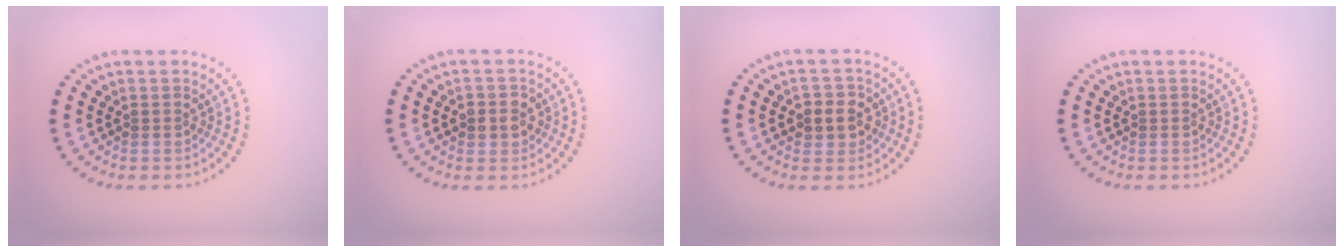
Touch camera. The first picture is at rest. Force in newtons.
{"total": 2.3, "press": 2.2, "slide": 0.8}
{"total": 2.8, "press": 2.7, "slide": 0.8}
{"total": 0.0}